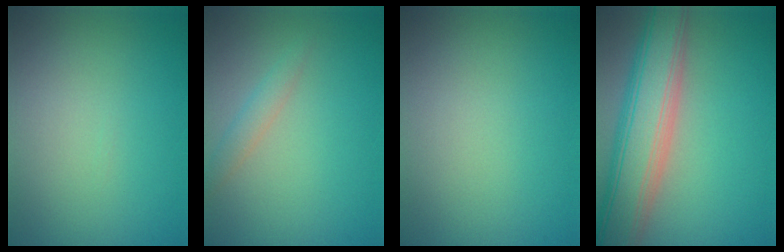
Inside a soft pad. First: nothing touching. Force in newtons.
{"total": 1.4, "press": 1.4, "slide": 0.1}
{"total": 0.0}
{"total": 8.5, "press": 8.5, "slide": 0.6}